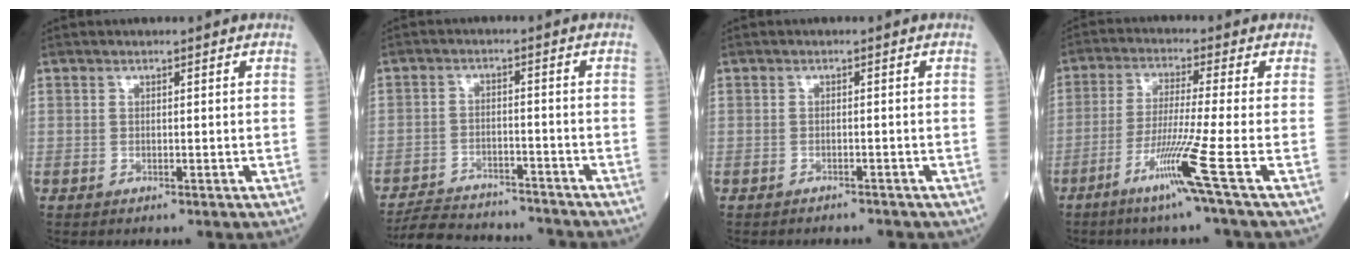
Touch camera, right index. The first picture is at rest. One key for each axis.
{"total": 12.0, "fx": -11.5, "fy": 2.5, "fz": 2.6, "tx": -0.044, "ty": 0.009, "tz": -0.171}
{"total": 3.5, "fx": -3.1, "fy": 1.3, "fz": 0.7, "tx": -0.012, "ty": 0.000, "tz": -0.035}
{"total": 8.7, "fx": -4.1, "fy": -2.8, "fz": 7.1, "tx": -0.136, "ty": -0.028, "tz": -0.087}